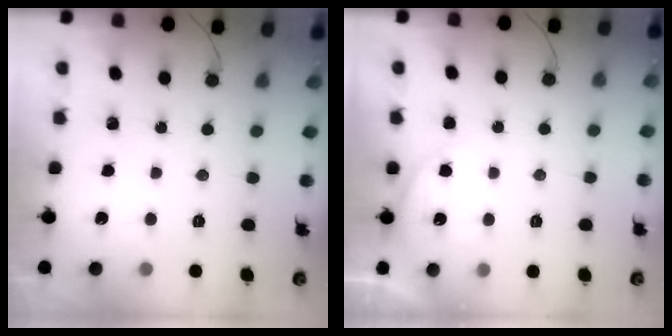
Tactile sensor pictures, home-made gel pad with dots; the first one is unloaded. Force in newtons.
{"total": 3.9, "press": 3.8, "slide": 0.5}